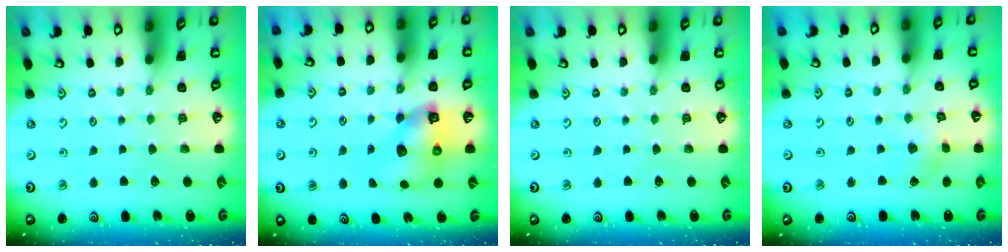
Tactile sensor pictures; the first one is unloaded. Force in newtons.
{"total": 8.8, "press": 8.7, "slide": 1.2}
{"total": 0.0}
{"total": 2.4, "press": 2.4, "slide": 0.2}